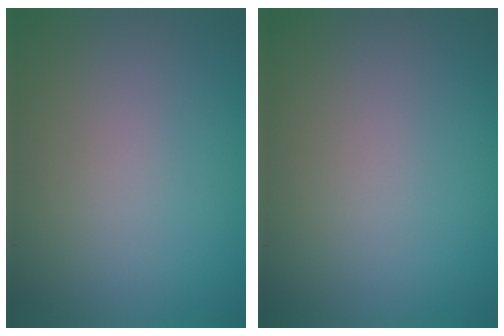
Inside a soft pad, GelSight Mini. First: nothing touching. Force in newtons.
{"total": 0.0}